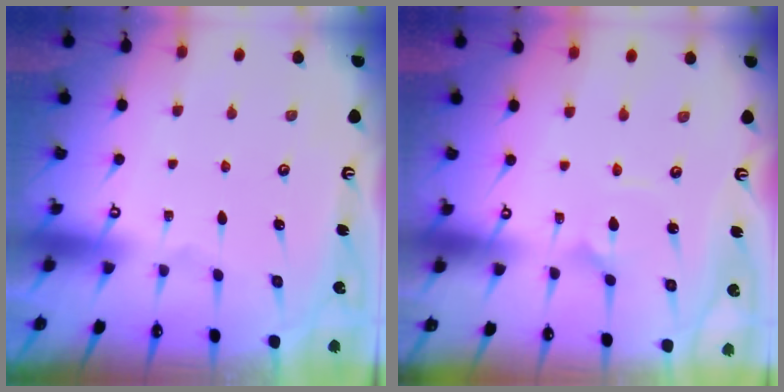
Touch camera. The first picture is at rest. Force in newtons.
{"total": 1.8, "press": 1.7, "slide": 0.5}